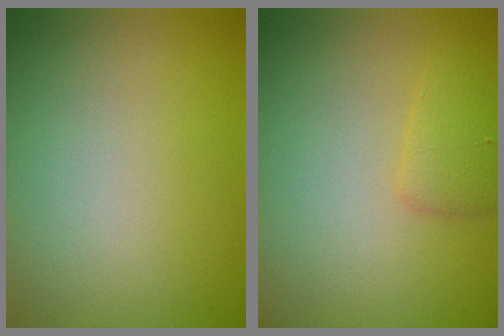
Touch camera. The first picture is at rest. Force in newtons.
{"total": 1.9, "press": 1.9, "slide": 0.1}